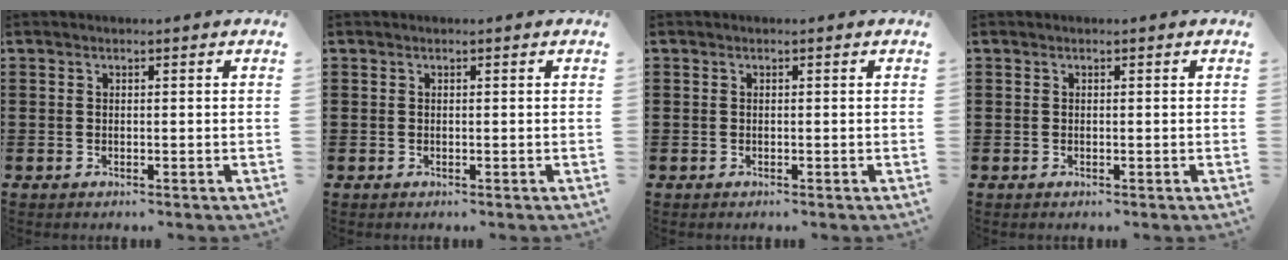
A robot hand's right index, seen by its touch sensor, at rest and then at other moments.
{"total": 0.0}
{"total": 0.0}
{"total": 0.0}